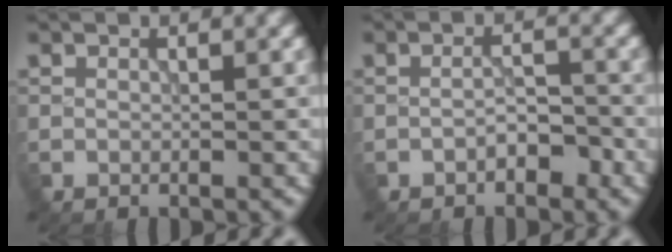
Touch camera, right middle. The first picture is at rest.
{"total": 2.1, "force": [-1.1, 0.8, 1.6], "torque": [-0.025, 0.005, -0.021]}